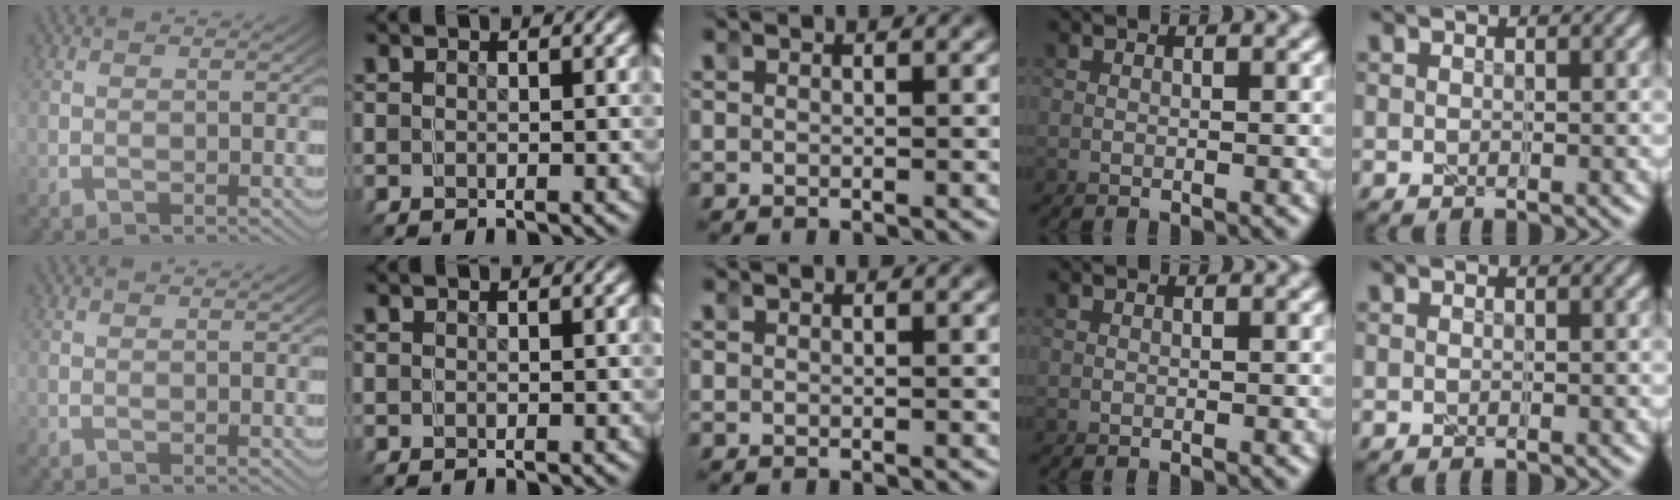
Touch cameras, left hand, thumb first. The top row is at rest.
{}